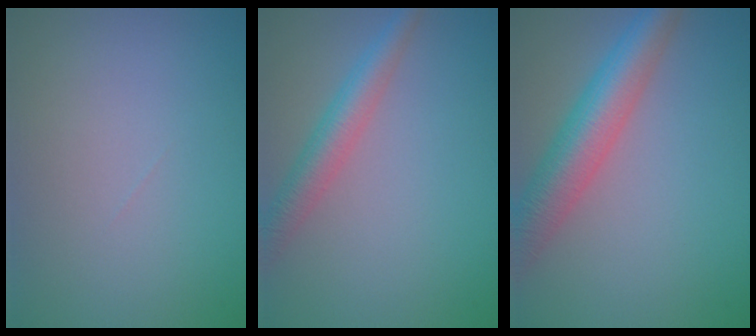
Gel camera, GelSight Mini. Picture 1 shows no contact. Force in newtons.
{"total": 3.6, "press": 3.6, "slide": 0.2}
{"total": 6.4, "press": 6.4, "slide": 0.3}